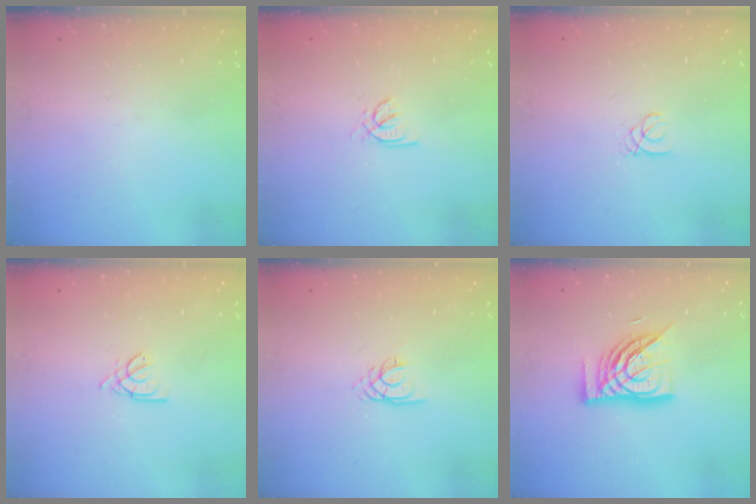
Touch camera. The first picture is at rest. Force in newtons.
{"total": 1.9, "press": 1.8, "slide": 0.4}
{"total": 1.4, "press": 1.4, "slide": 0.1}
{"total": 2.0, "press": 2.0, "slide": 0.4}
{"total": 2.2, "press": 2.2, "slide": 0.3}
{"total": 13.8, "press": 13.7, "slide": 1.3}